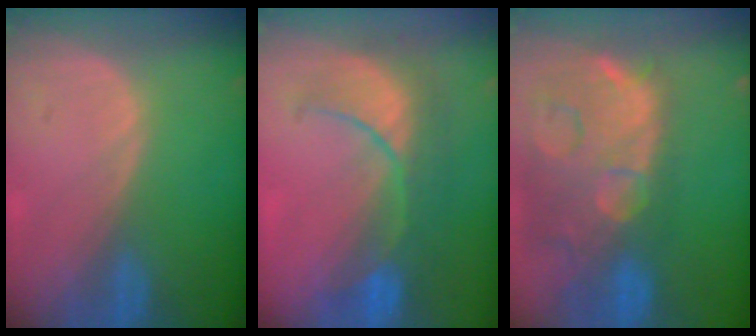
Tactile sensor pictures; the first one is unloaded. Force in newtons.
{"total": 8.4, "press": 8.3, "slide": 0.7}
{"total": 15.0, "press": 12.0, "slide": 9.0}